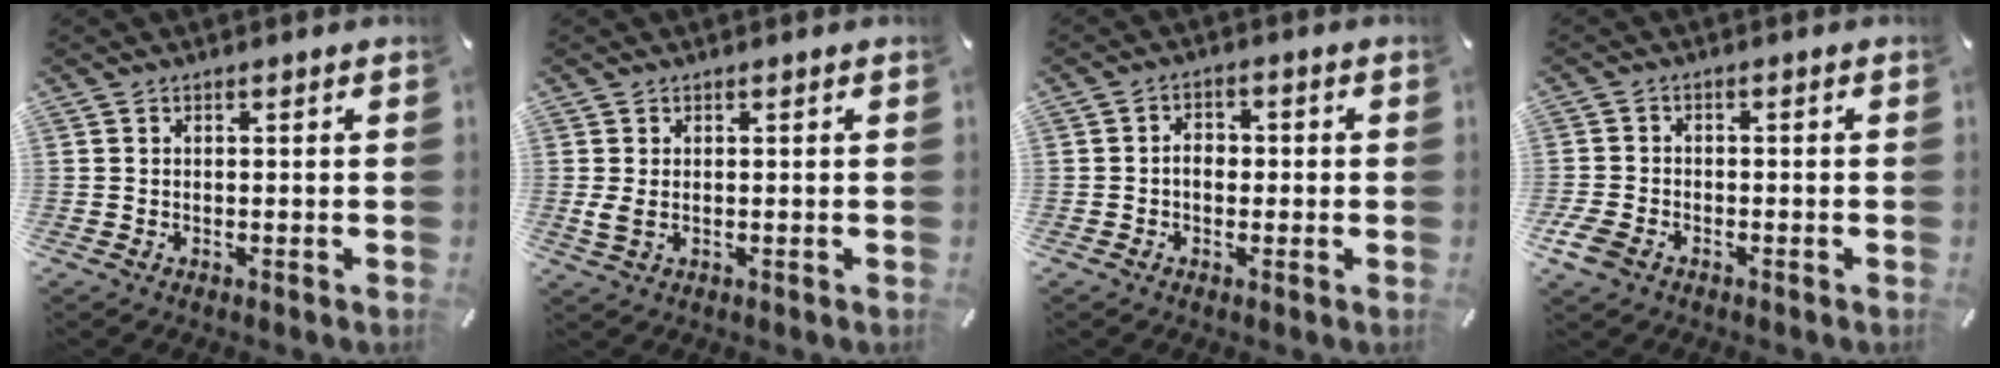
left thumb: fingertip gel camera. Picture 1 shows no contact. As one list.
[{"total": 2.4, "force": [0.1, 1.5, 1.9], "torque": [-0.037, -0.005, 0.001]}, {"total": 3.7, "force": [-0.7, 2.7, 2.4], "torque": [-0.038, 0.004, -0.015]}, {"total": 4.4, "force": [-2.4, 2.9, 2.2], "torque": [-0.061, 0.004, -0.048]}]